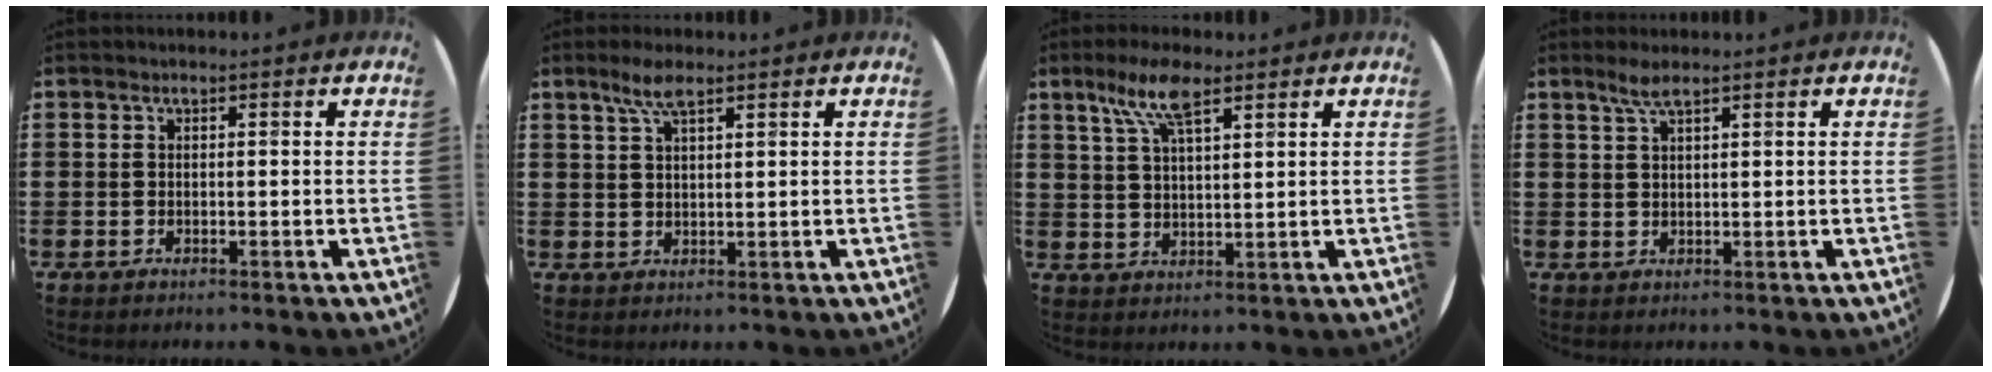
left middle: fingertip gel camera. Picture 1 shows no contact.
{"total": 3.7, "force": [2.5, 0.9, 2.6], "torque": [-0.055, 0.006, 0.044]}
{"total": 7.2, "force": [4.7, 2.1, 5.0], "torque": [-0.100, 0.003, 0.081]}
{"total": 2.4, "force": [1.7, 0.3, 1.7], "torque": [-0.035, 0.005, 0.030]}